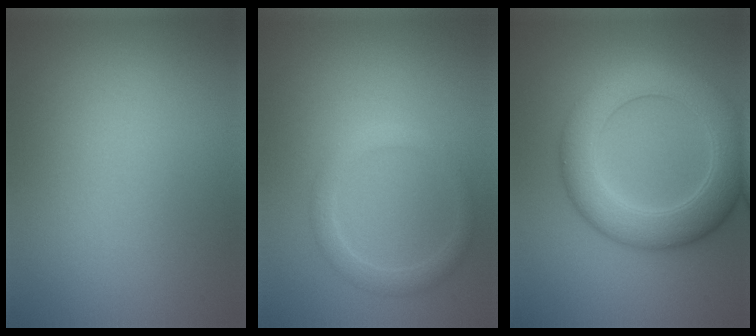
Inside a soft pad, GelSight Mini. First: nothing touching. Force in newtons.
{"total": 2.0, "press": 2.0, "slide": 0.0}
{"total": 7.1, "press": 7.1, "slide": 0.1}